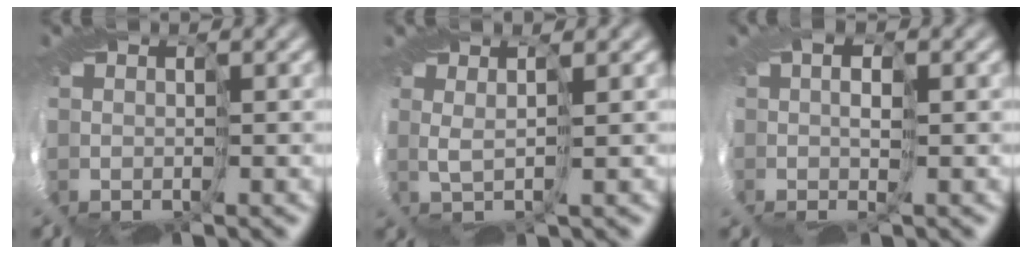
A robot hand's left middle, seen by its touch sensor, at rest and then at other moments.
{"total": 2.3, "force": [0.9, -2.1, -0.5], "torque": [0.004, 0.014, -0.009]}
{"total": 2.0, "force": [0.1, -2.0, 0.1], "torque": [0.008, 0.005, -0.017]}